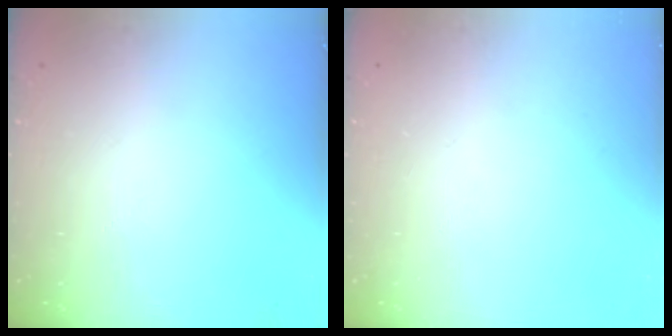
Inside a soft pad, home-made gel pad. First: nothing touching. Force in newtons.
{"total": 0.0}